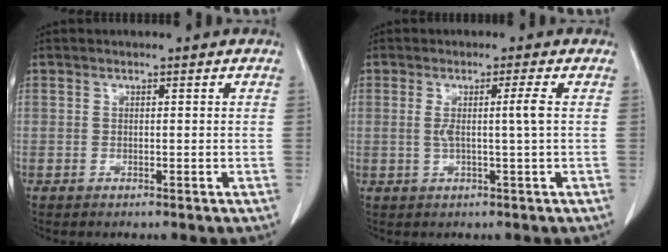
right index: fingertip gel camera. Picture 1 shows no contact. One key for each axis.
{"total": 3.3, "fx": 0.3, "fy": -0.9, "fz": 3.2, "tx": -0.057, "ty": -0.002, "tz": 0.007}